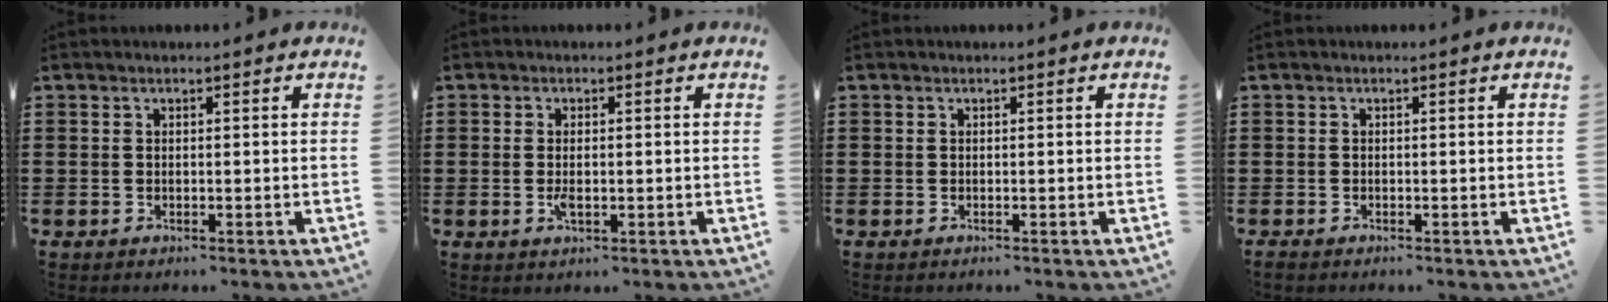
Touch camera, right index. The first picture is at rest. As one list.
[{"total": 2.2, "force": [-0.4, 0.7, 2.0], "torque": [-0.046, -0.006, -0.009]}, {"total": 0.0}, {"total": 0.6, "force": [-0.5, 0.2, 0.1], "torque": [-0.002, -0.001, -0.011]}]